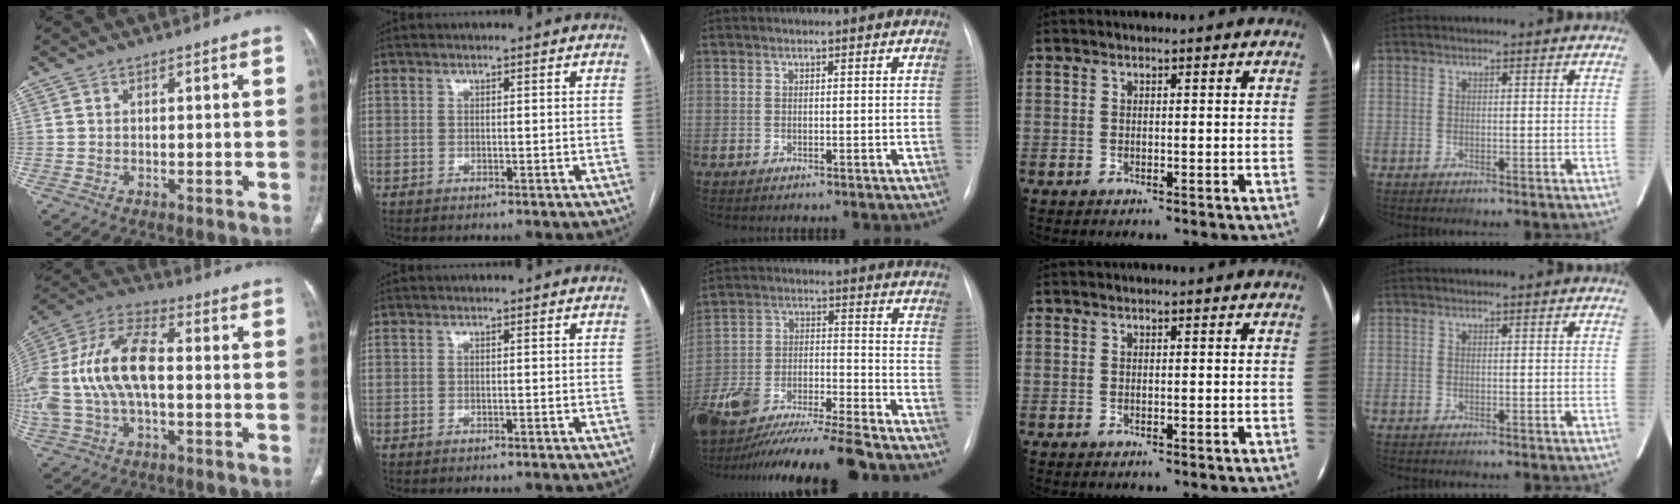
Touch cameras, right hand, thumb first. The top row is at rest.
{"thumb": {"total": 19.7, "force": [-0.7, 10.4, 16.7], "torque": [-0.372, 0.037, -0.013]}, "middle": {"total": 20.3, "force": [-17.8, 0.5, 9.8], "torque": [-0.193, -0.030, -0.305]}}